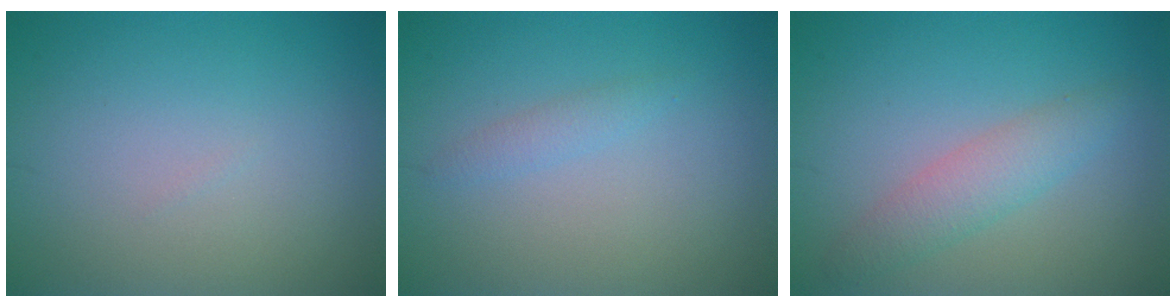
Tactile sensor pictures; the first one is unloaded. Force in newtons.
{"total": 1.1, "press": 1.1, "slide": 0.0}
{"total": 2.8, "press": 2.8, "slide": 0.0}